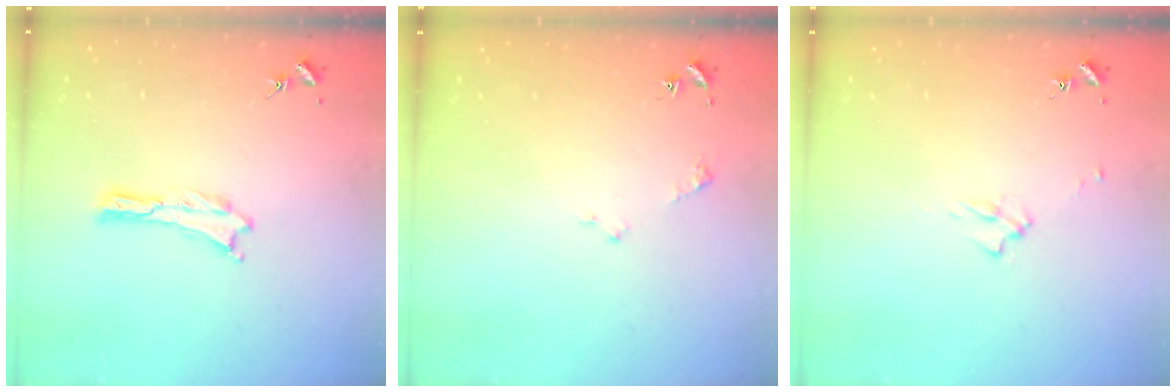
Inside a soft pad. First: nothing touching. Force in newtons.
{"total": 1.6, "press": 1.6, "slide": 0.2}
{"total": 2.5, "press": 2.5, "slide": 0.4}